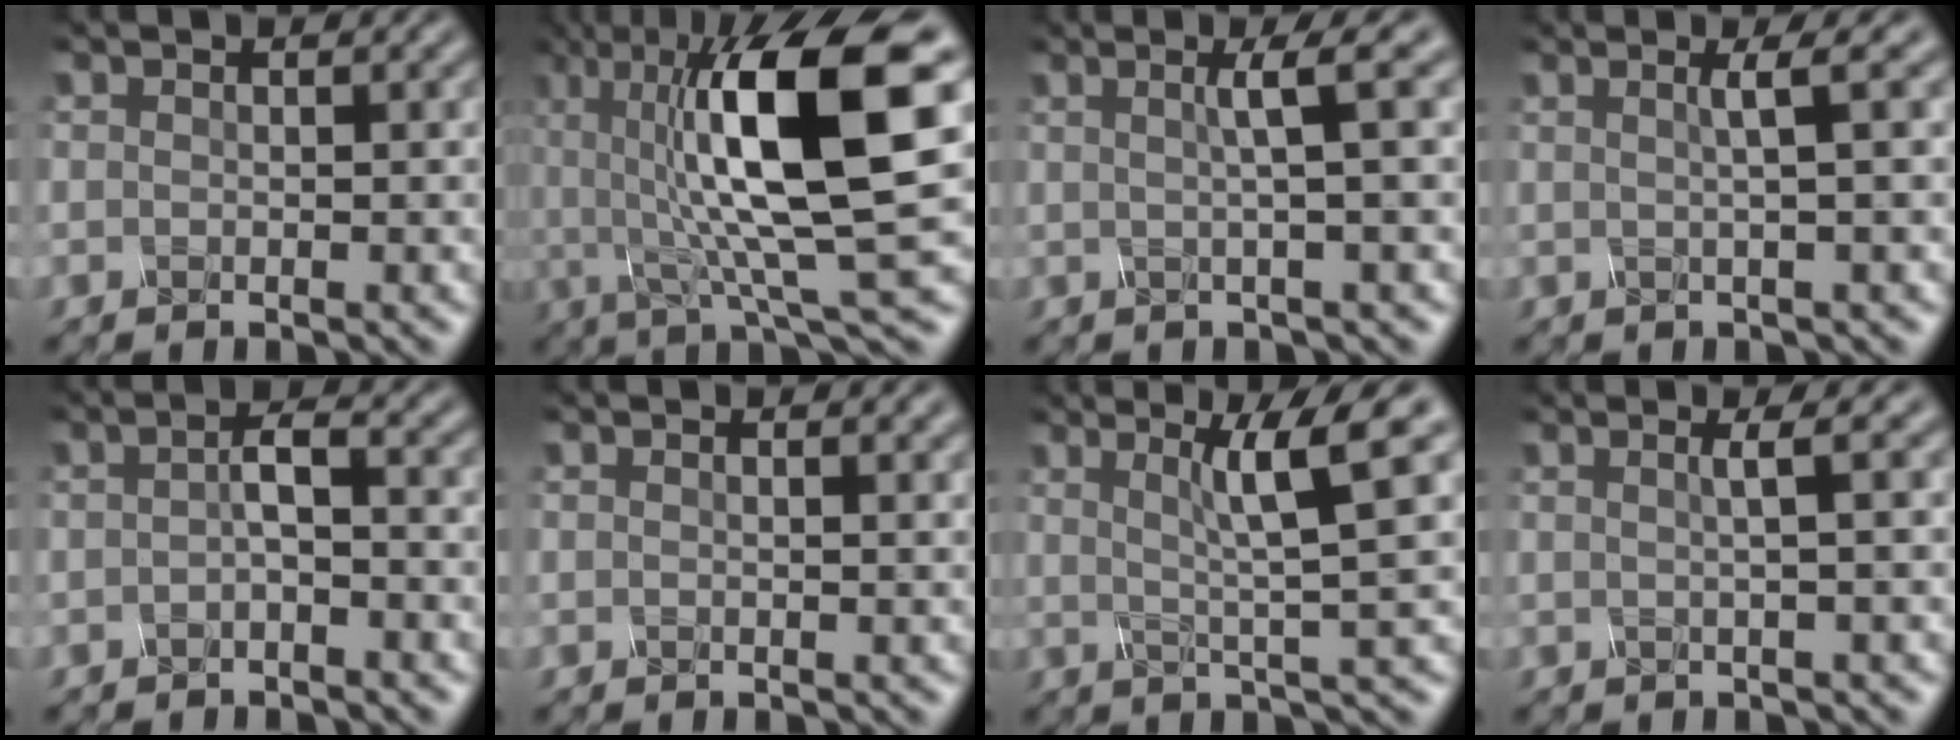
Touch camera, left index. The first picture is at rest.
{"total": 13.5, "force": [2.7, 3.2, 12.8], "torque": [-0.217, 0.007, 0.047]}
{"total": 3.8, "force": [0.9, 0.4, 3.7], "torque": [-0.055, 0.015, 0.008]}
{"total": 2.8, "force": [0.7, 0.5, 2.7], "torque": [-0.043, 0.012, 0.003]}
{"total": 1.8, "force": [-0.5, 0.5, 1.7], "torque": [-0.033, 0.007, -0.011]}
{"total": 1.5, "force": [0.9, 0.5, 1.1], "torque": [-0.007, 0.004, 0.004]}
{"total": 6.5, "force": [2.4, 0.4, 6.0], "torque": [-0.097, 0.012, 0.043]}
{"total": 2.4, "force": [0.6, 0.6, 2.3], "torque": [-0.034, 0.010, -0.005]}